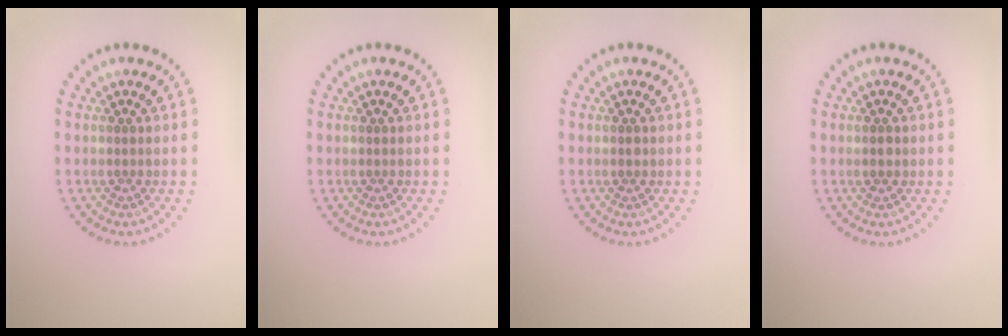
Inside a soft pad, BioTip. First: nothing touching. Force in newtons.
{"total": 0.0}
{"total": 0.7, "press": 0.7, "slide": 0.1}
{"total": 1.1, "press": 1.1, "slide": 0.0}